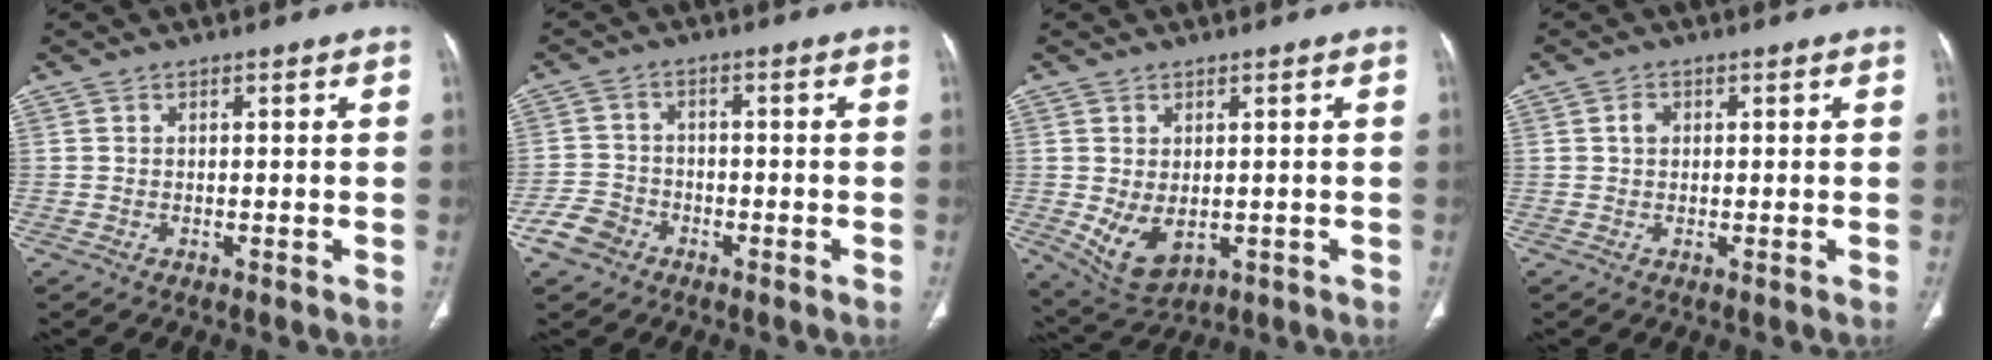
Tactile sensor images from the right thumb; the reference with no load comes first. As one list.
[{"total": 5.2, "force": [-3.1, 3.9, 1.6], "torque": [-0.023, 0.023, -0.057]}, {"total": 7.4, "force": [-1.0, 4.7, 5.6], "torque": [-0.095, -0.011, 0.005]}, {"total": 1.5, "force": [0.2, 1.2, 0.9], "torque": [-0.012, 0.005, 0.002]}]